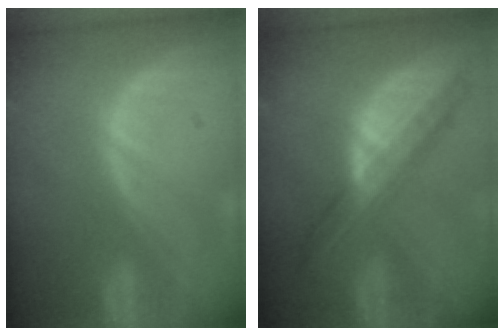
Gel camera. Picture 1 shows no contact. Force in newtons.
{"total": 8.2, "press": 6.9, "slide": 4.4}